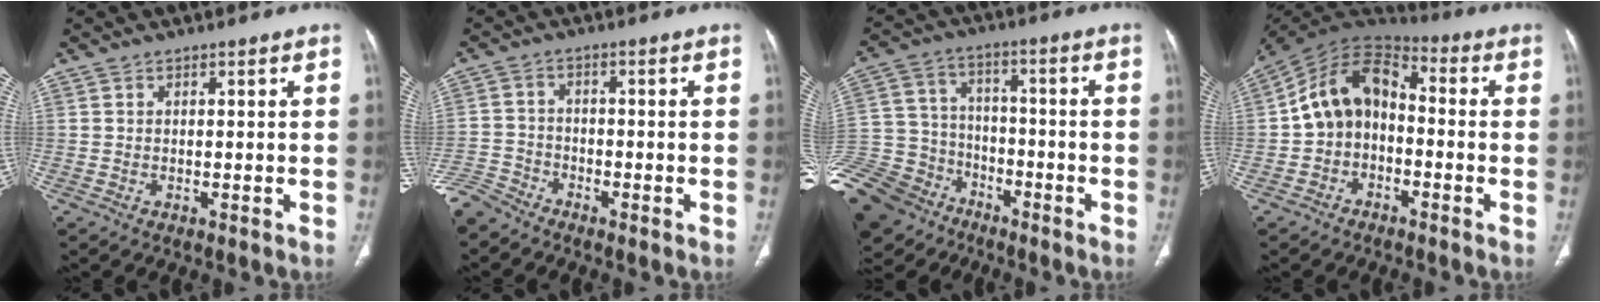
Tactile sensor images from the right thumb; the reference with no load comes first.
{"total": 5.5, "force": [-5.1, 1.9, 0.7], "torque": [-0.022, 0.011, -0.109]}
{"total": 22.3, "force": [-14.1, 15.0, 8.5], "torque": [-0.226, 0.049, -0.248]}
{"total": 12.0, "force": [-1.5, 8.9, 7.9], "torque": [-0.121, 0.055, -0.042]}